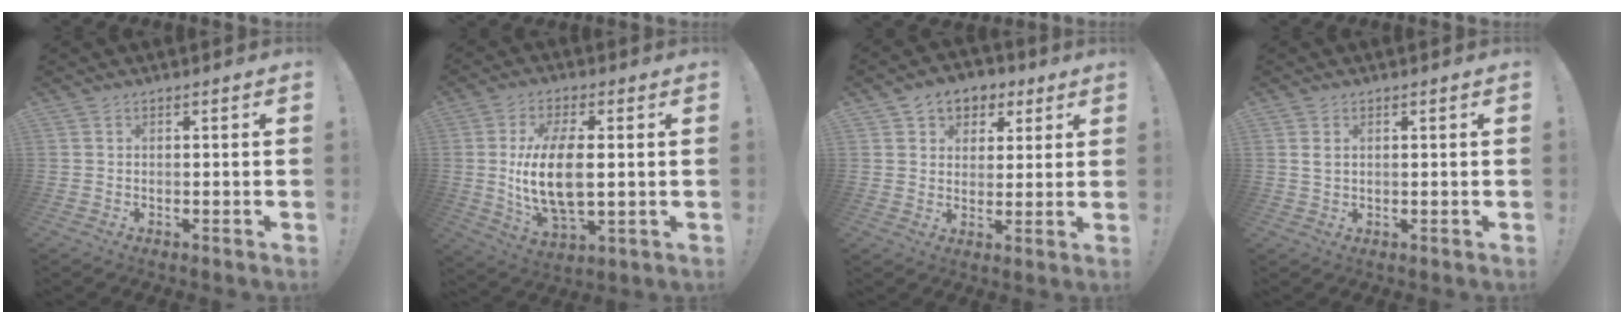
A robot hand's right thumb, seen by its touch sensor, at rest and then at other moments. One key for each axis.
{"total": 15.1, "fx": 0.4, "fy": 7.1, "fz": 13.2, "tx": -0.260, "ty": -0.010, "tz": 0.003}
{"total": 6.7, "fx": 2.6, "fy": 5.9, "fz": 1.8, "tx": -0.018, "ty": -0.010, "tz": 0.053}
{"total": 2.0, "fx": 0.9, "fy": 1.2, "fz": 1.4, "tx": -0.027, "ty": 0.003, "tz": 0.016}